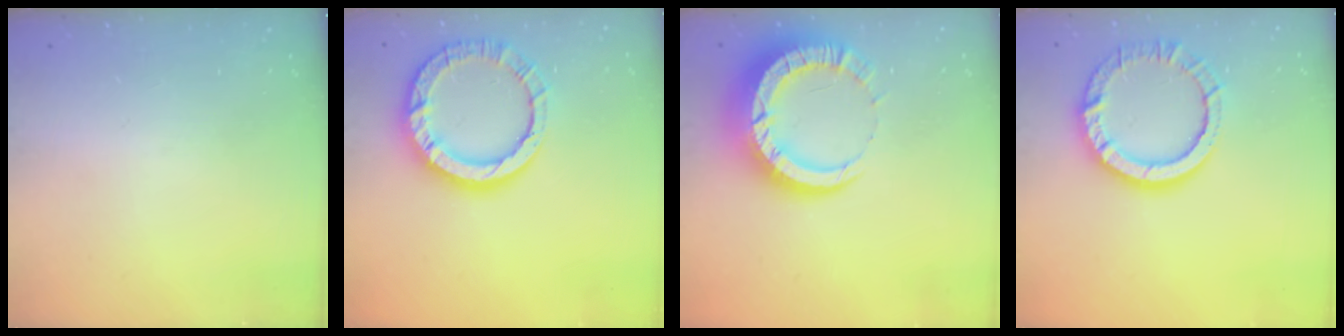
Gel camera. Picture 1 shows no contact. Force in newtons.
{"total": 14.0, "press": 13.9, "slide": 1.4}
{"total": 12.7, "press": 12.6, "slide": 1.3}
{"total": 12.7, "press": 12.6, "slide": 0.9}